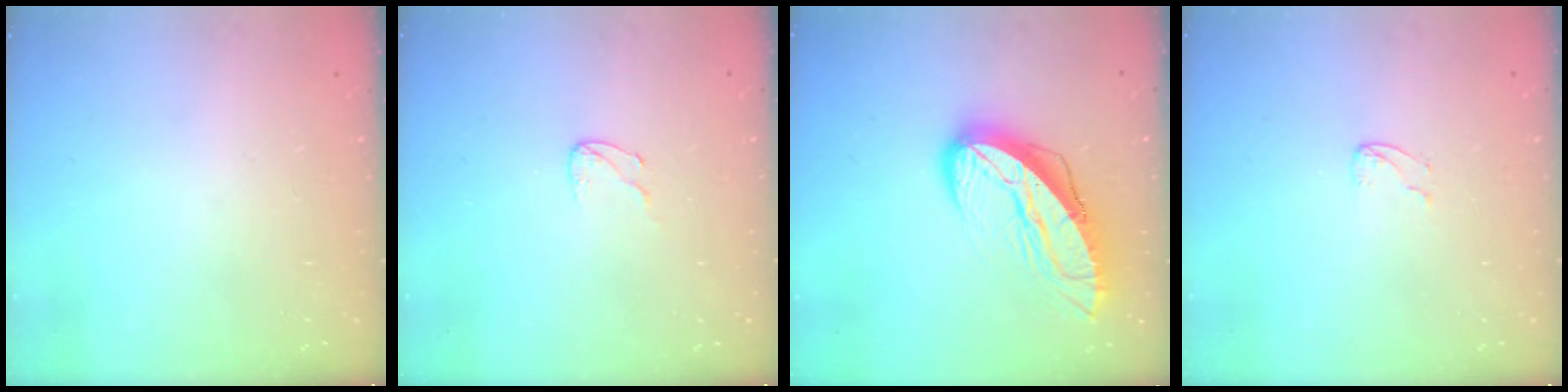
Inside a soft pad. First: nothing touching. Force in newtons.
{"total": 4.1, "press": 4.1, "slide": 0.3}
{"total": 12.4, "press": 12.3, "slide": 1.3}
{"total": 3.8, "press": 3.8, "slide": 0.3}